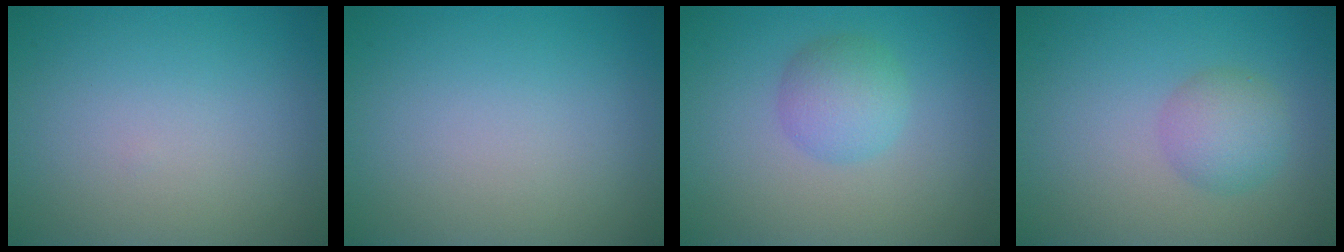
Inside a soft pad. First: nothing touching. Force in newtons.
{"total": 0.0}
{"total": 2.9, "press": 2.9, "slide": 0.0}
{"total": 2.9, "press": 2.9, "slide": 0.1}